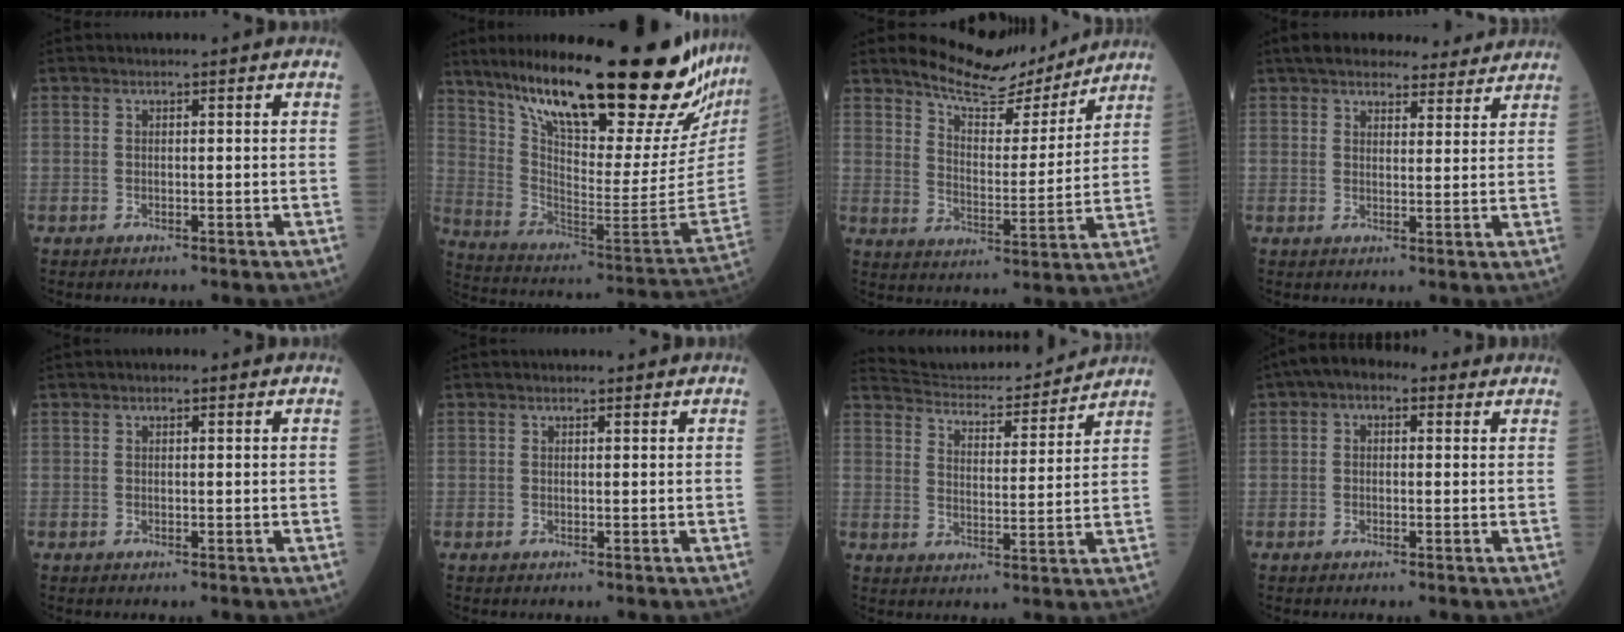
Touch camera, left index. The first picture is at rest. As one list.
[{"total": 33.4, "force": [25.8, 4.8, 20.7], "torque": [-0.328, -0.069, 0.375]}, {"total": 11.1, "force": [10.5, 2.5, 2.8], "torque": [-0.054, -0.006, 0.167]}, {"total": 12.0, "force": [10.6, 3.7, 4.2], "torque": [-0.043, 0.026, 0.136]}, {"total": 1.2, "force": [0.8, 0.5, 0.8], "torque": [-0.018, 0.008, 0.007]}, {"total": 1.8, "force": [1.5, 0.5, 0.8], "torque": [-0.012, 0.016, 0.021]}, {"total": 15.4, "force": [14.9, 1.9, 3.3], "torque": [-0.054, 0.003, 0.213]}, {"total": 5.4, "force": [2.8, 3.1, 3.5], "torque": [-0.055, 0.038, 0.035]}]